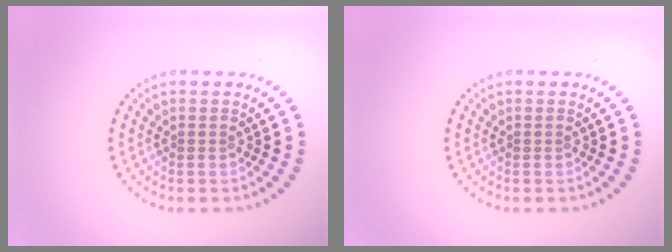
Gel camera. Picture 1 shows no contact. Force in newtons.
{"total": 0.0}